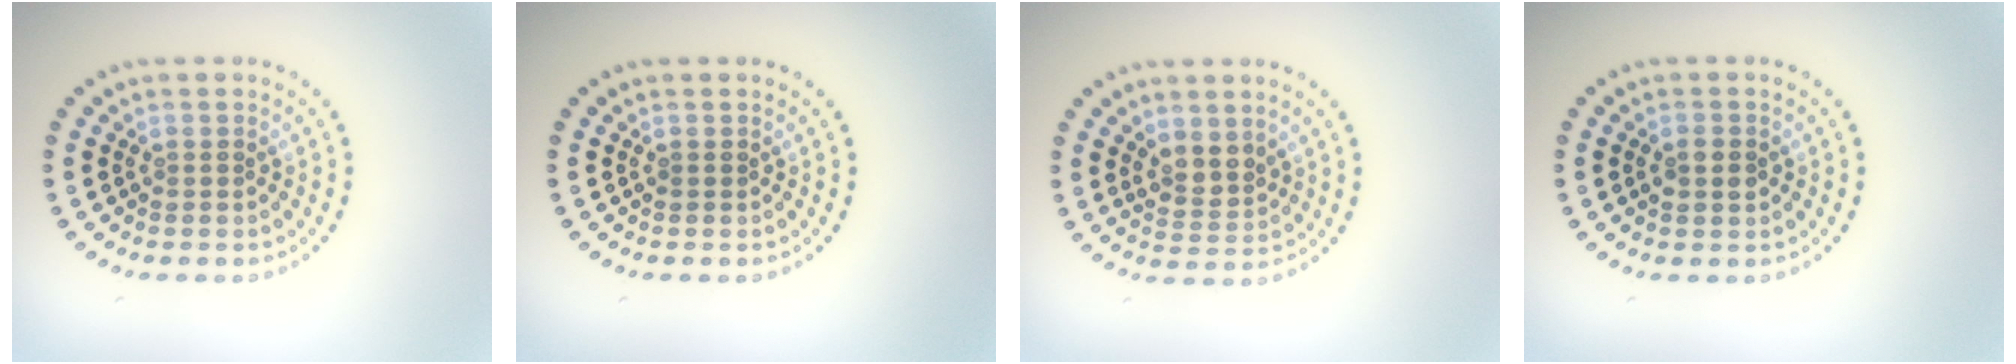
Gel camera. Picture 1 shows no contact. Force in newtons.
{"total": 0.0}
{"total": 2.3, "press": 1.9, "slide": 1.3}
{"total": 2.0, "press": 2.0, "slide": 0.1}